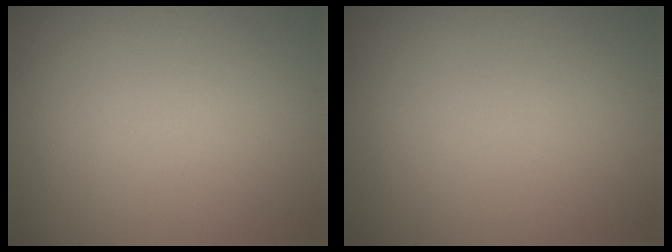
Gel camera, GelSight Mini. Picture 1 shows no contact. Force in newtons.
{"total": 0.0}